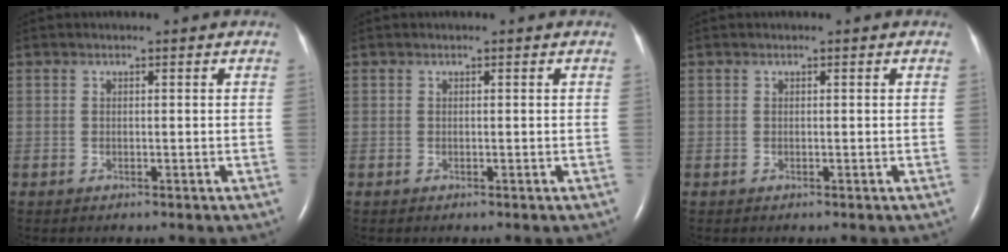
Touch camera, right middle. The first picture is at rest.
{"total": 0.0}
{"total": 0.0}